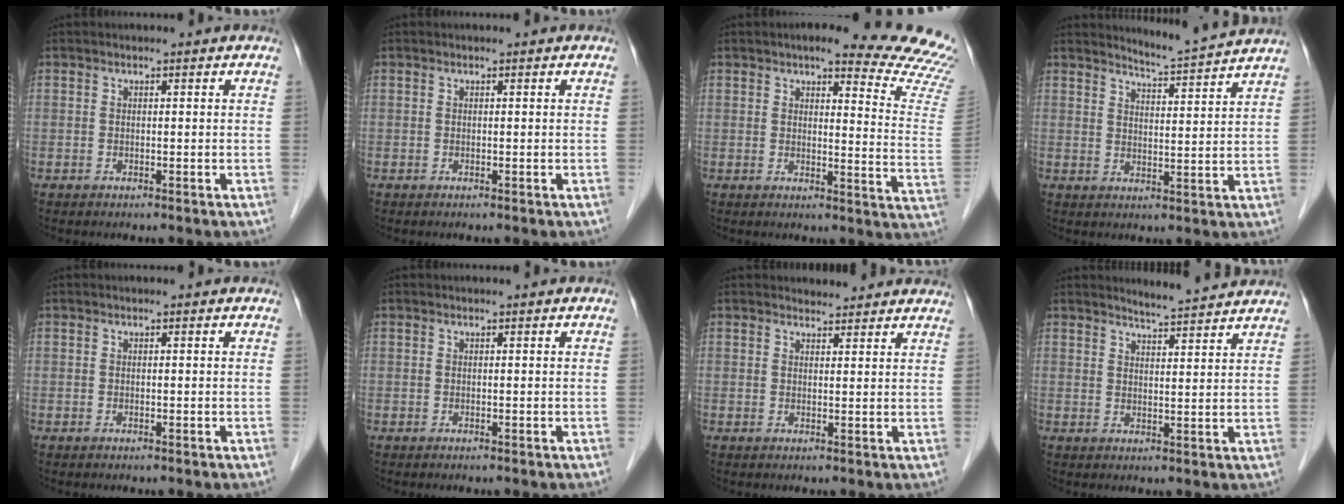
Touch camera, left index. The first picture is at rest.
{"total": 0.0}
{"total": 18.1, "force": [15.9, 2.3, 8.4], "torque": [-0.083, -0.075, 0.157]}
{"total": 7.0, "force": [6.7, -1.6, 0.8], "torque": [-0.030, -0.015, 0.097]}
{"total": 0.0}
{"total": 0.0}
{"total": 4.5, "force": [4.3, 1.3, 0.4], "torque": [0.003, 0.008, 0.044]}
{"total": 6.8, "force": [6.6, -0.3, 1.8], "torque": [-0.038, 0.004, 0.086]}